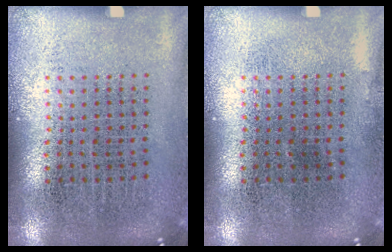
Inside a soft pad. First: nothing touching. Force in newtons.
{"total": 0.0}